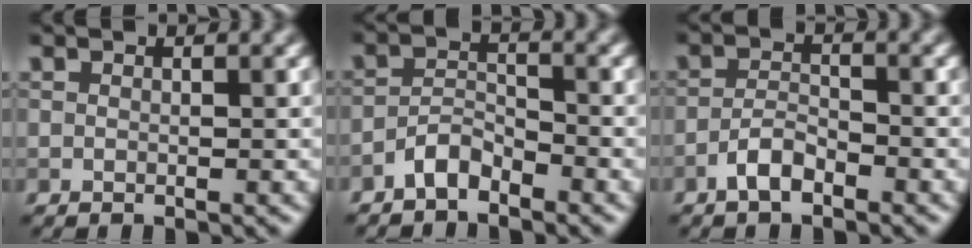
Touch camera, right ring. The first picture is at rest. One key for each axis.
{"total": 2.4, "fx": -2.0, "fy": 0.8, "fz": 1.0, "tx": -0.019, "ty": 0.010, "tz": -0.043}
{"total": 2.4, "fx": -1.7, "fy": 0.8, "fz": 1.5, "tx": -0.032, "ty": 0.006, "tz": -0.037}